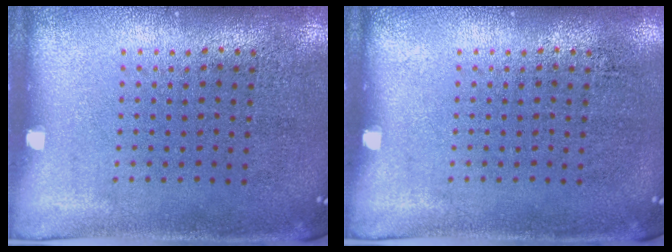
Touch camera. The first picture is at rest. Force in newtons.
{"total": 0.0}